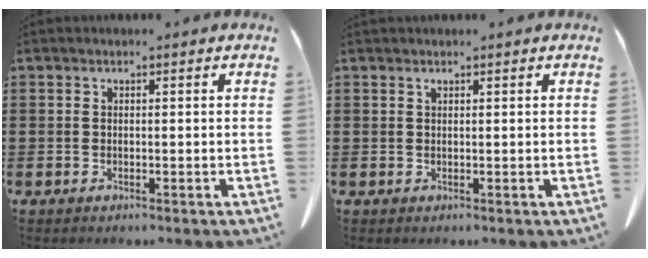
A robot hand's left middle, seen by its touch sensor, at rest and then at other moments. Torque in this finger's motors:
{"motor_torque": [0.20, 0.14, 0.05, 0.02]}